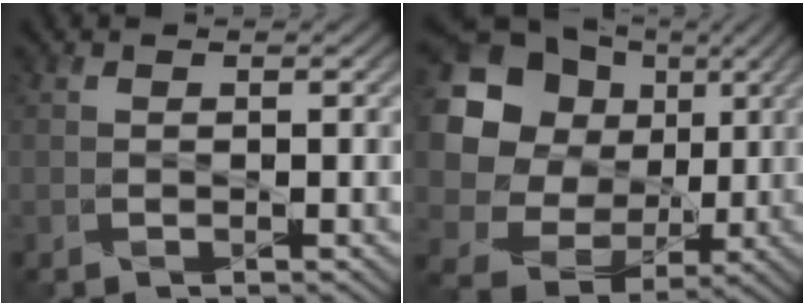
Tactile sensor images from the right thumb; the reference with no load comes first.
{"total": 18.9, "force": [5.3, 16.2, 8.1], "torque": [-0.258, 0.029, 0.111]}